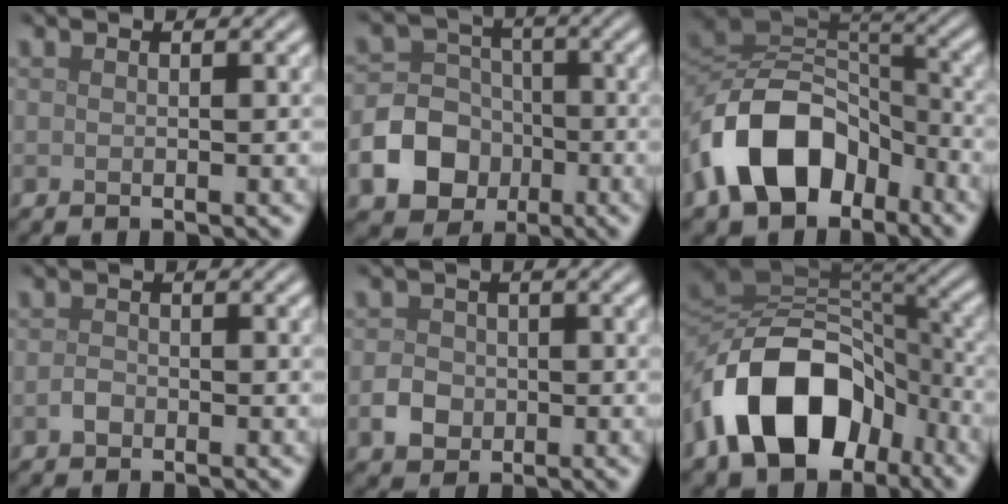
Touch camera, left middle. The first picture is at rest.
{"total": 9.6, "force": [-3.8, 8.2, 3.3], "torque": [-0.055, -0.017, -0.094]}
{"total": 11.3, "force": [-5.4, 7.6, 6.4], "torque": [-0.114, 0.005, -0.105]}
{"total": 1.2, "force": [-0.6, 0.9, 0.5], "torque": [-0.011, 0.001, -0.014]}
{"total": 2.7, "force": [-0.8, 2.3, 1.2], "torque": [-0.020, 0.000, -0.018]}
{"total": 13.9, "force": [-6.2, 9.1, 8.4], "torque": [-0.159, 0.000, -0.114]}